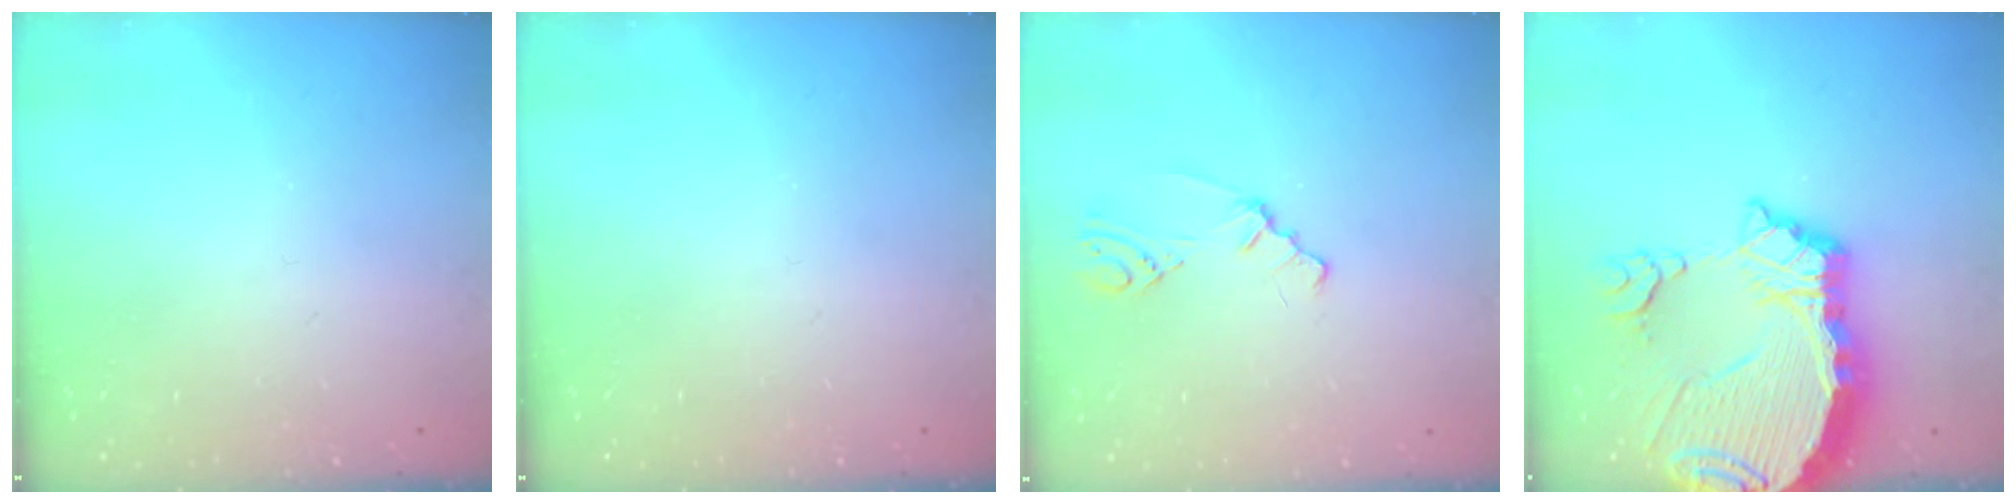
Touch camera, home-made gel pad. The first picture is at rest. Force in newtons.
{"total": 0.0}
{"total": 1.4, "press": 1.4, "slide": 0.4}
{"total": 12.3, "press": 12.2, "slide": 1.4}